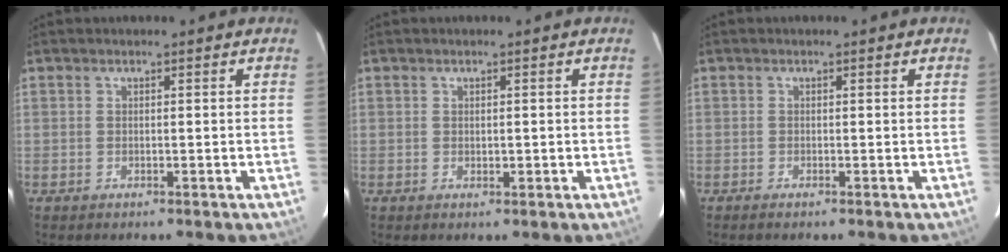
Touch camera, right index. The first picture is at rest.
{"total": 0.9, "force": [0.0, 0.5, 0.8], "torque": [-0.013, -0.002, 0.002]}
{"total": 0.7, "force": [-0.5, -0.1, 0.5], "torque": [-0.011, -0.002, -0.011]}